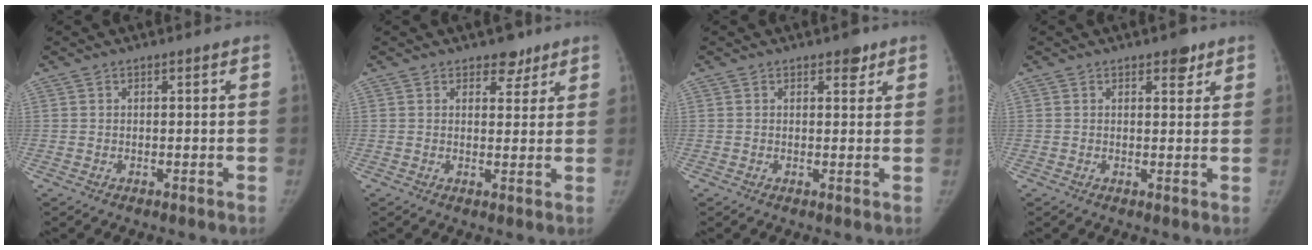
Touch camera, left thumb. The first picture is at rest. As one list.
[{"total": 3.9, "force": [2.8, 2.3, 1.4], "torque": [0.007, -0.016, 0.039]}, {"total": 2.4, "force": [1.6, 1.4, 1.2], "torque": [-0.001, -0.008, 0.020]}, {"total": 2.9, "force": [1.9, 1.5, 1.6], "torque": [-0.006, -0.010, 0.025]}]